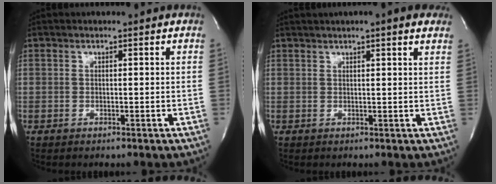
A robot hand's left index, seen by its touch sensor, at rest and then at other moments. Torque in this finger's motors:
{"motor_torque": [0.41, -0.47, 0.90, 0.19]}